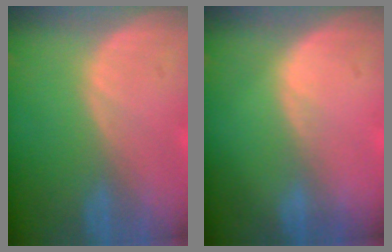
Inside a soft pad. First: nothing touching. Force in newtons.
{"total": 0.8, "press": 0.5, "slide": 0.7}